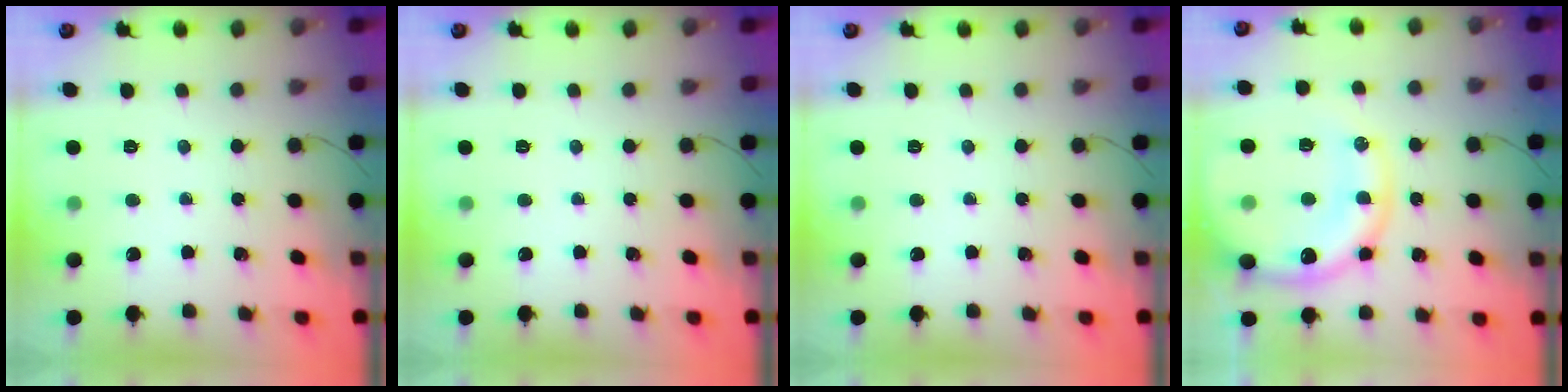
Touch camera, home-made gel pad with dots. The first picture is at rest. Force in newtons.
{"total": 0.0}
{"total": 0.0}
{"total": 18.3, "press": 17.8, "slide": 4.0}